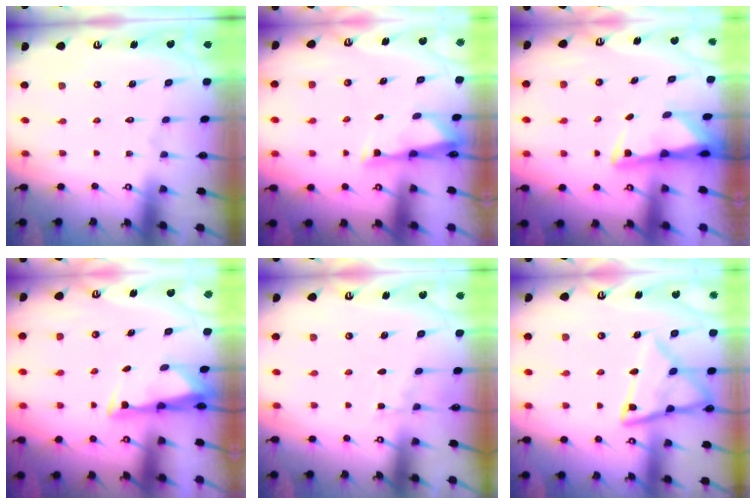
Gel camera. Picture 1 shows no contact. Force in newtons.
{"total": 2.9, "press": 2.9, "slide": 0.6}
{"total": 2.7, "press": 2.6, "slide": 0.7}
{"total": 3.2, "press": 3.1, "slide": 0.9}
{"total": 4.0, "press": 3.9, "slide": 0.4}
{"total": 14.4, "press": 14.3, "slide": 1.3}